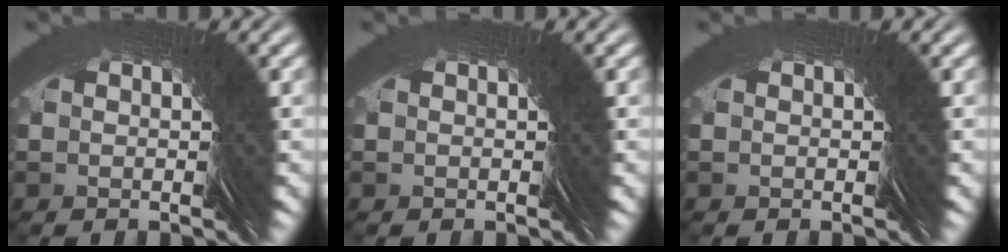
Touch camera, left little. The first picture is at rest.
{"total": 0.0}
{"total": 0.0}